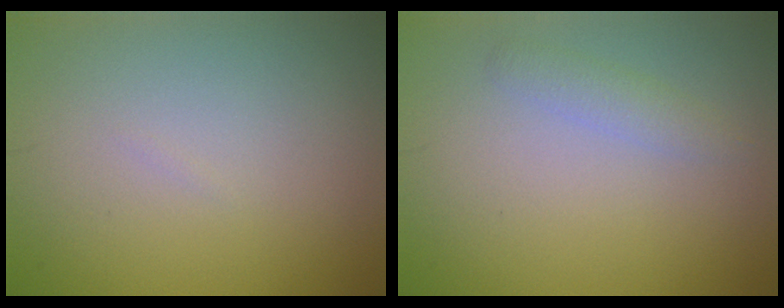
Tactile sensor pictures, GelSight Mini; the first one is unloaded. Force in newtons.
{"total": 1.5, "press": 1.5, "slide": 0.0}